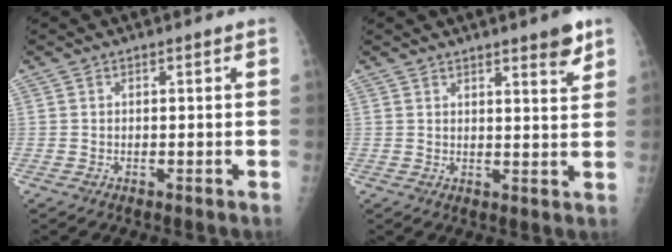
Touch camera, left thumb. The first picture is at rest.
{"total": 5.3, "force": [3.5, 0.9, 3.9], "torque": [-0.044, -0.022, 0.044]}